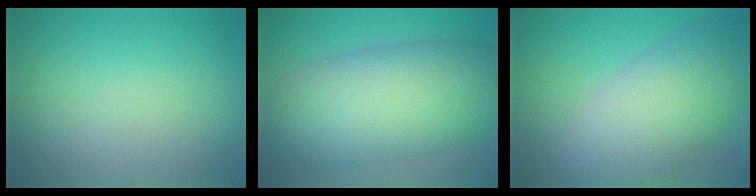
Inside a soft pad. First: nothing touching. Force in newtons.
{"total": 10.4, "press": 10.4, "slide": 0.3}
{"total": 9.0, "press": 8.9, "slide": 0.7}